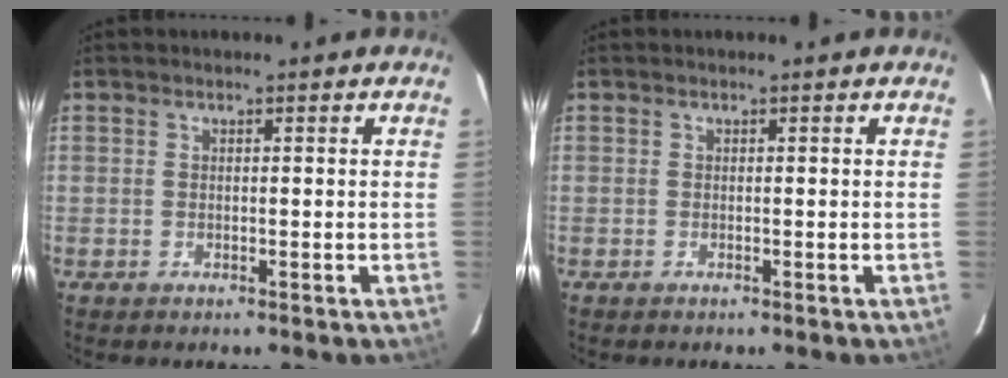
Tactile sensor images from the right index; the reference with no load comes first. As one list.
[{"total": 0.0}]